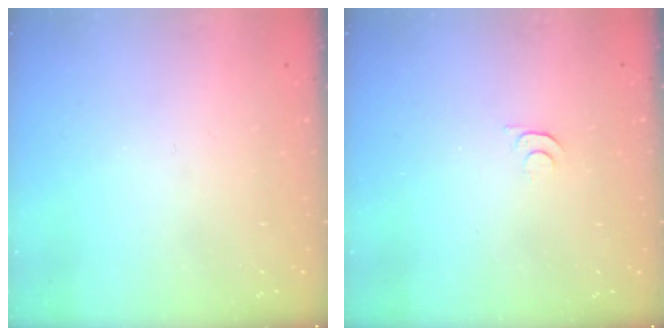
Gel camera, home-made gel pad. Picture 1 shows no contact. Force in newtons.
{"total": 5.3, "press": 5.3, "slide": 0.5}